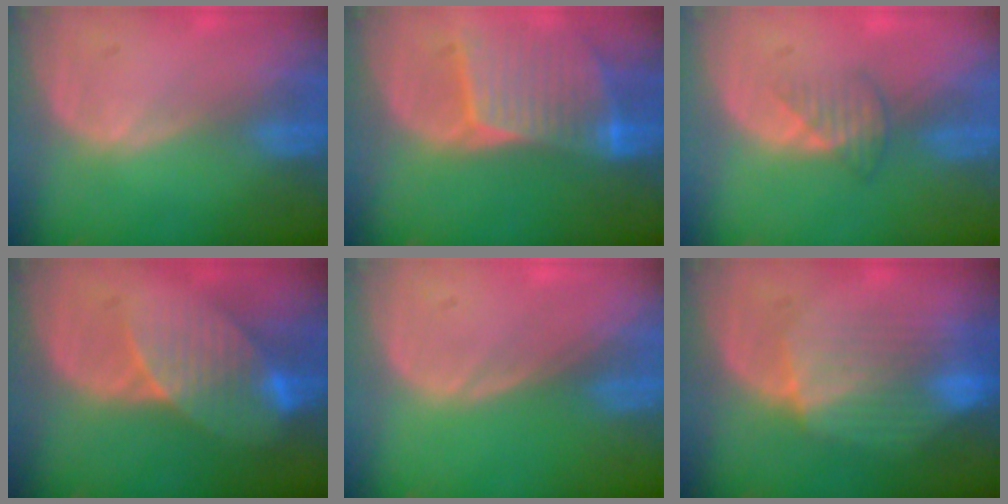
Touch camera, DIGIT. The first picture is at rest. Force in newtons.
{"total": 9.0, "press": 8.0, "slide": 4.1}
{"total": 2.5, "press": 2.5, "slide": 0.3}
{"total": 8.4, "press": 7.6, "slide": 3.6}
{"total": 0.0}
{"total": 8.8, "press": 8.1, "slide": 3.5}